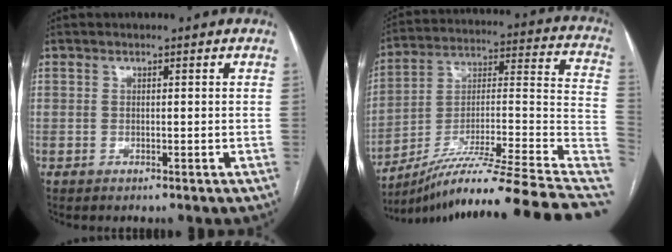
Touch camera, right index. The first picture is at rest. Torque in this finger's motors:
{"motor_torque": [-0.87, -1.27, 0.22, 0.14]}